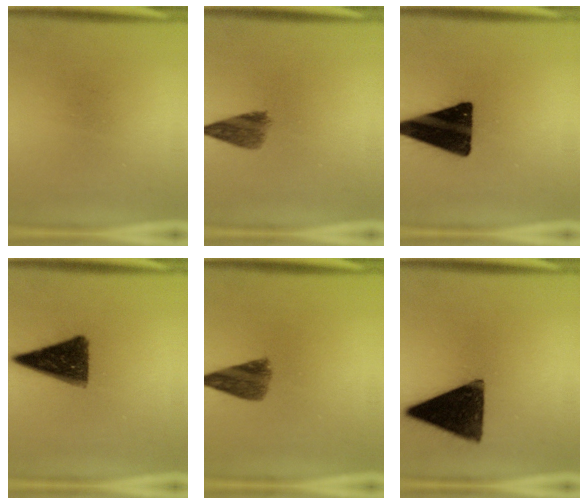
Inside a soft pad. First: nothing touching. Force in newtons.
{"total": 4.2}
{"total": 18.4}
{"total": 12.3}
{"total": 5.9}
{"total": 14.9}